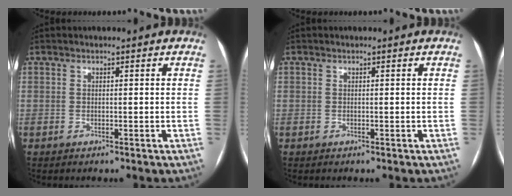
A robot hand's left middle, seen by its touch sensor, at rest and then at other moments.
{"total": 0.0}